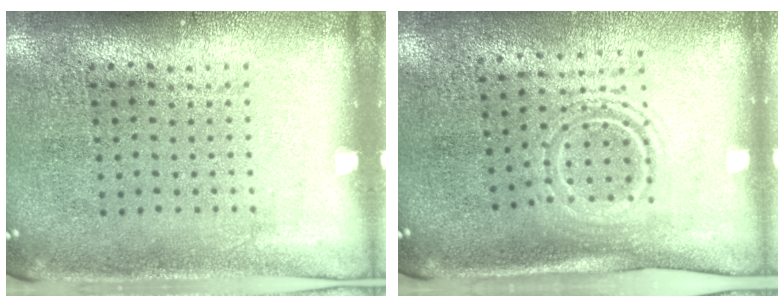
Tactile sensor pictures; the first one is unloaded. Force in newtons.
{"total": 1.5, "press": 1.1, "slide": 1.0}